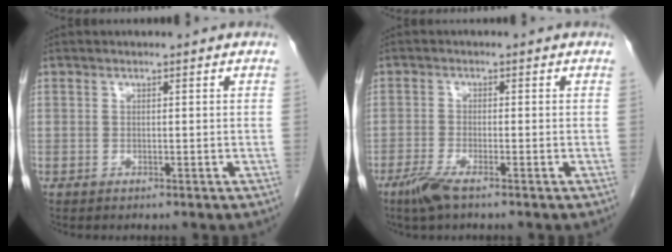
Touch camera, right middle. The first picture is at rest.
{"total": 3.6, "force": [-2.5, 0.5, 2.5], "torque": [-0.059, -0.008, -0.052]}